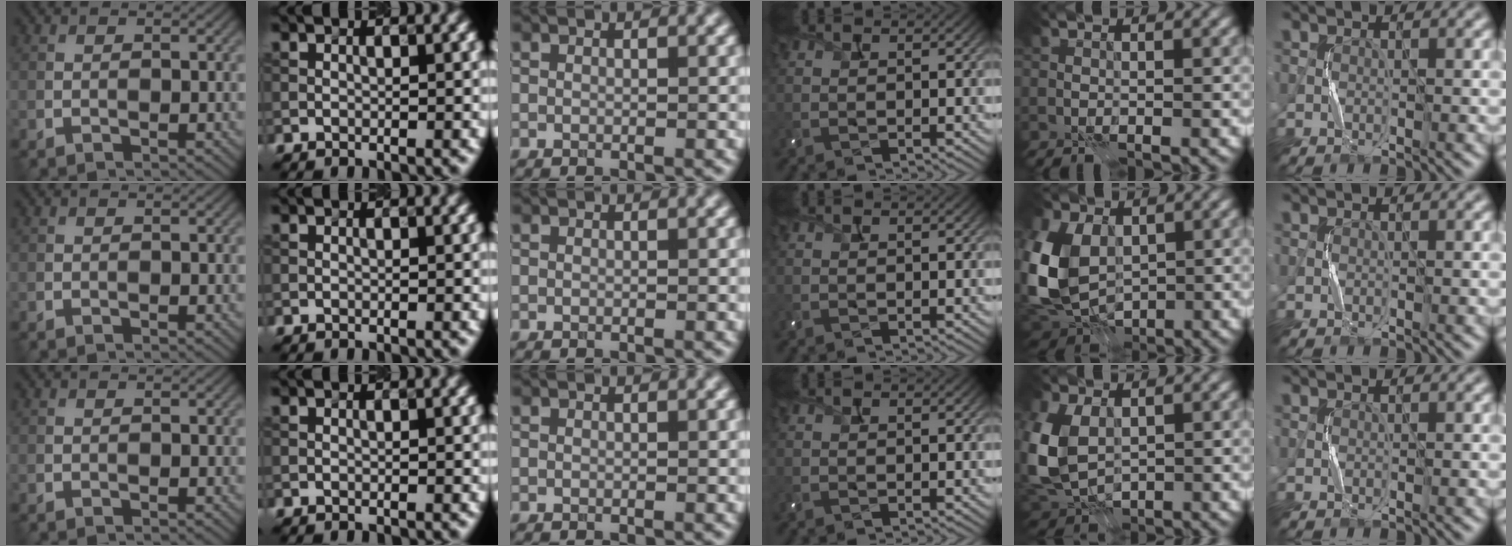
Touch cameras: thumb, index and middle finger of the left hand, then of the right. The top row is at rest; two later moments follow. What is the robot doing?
{"motion": "press", "object": "camera"}